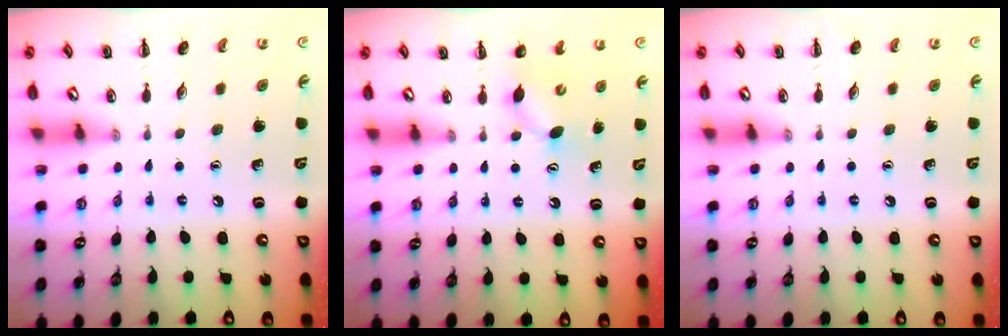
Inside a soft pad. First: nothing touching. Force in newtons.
{"total": 5.5, "press": 5.4, "slide": 1.1}
{"total": 0.0}